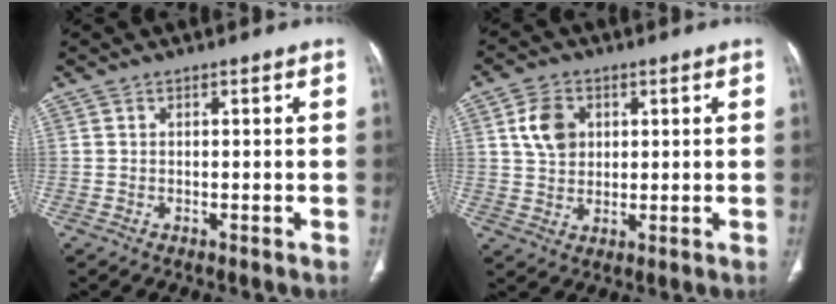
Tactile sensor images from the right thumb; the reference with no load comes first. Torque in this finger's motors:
{"motor_torque": [-0.64, 0.73, 0.00, -0.04, 0.05]}